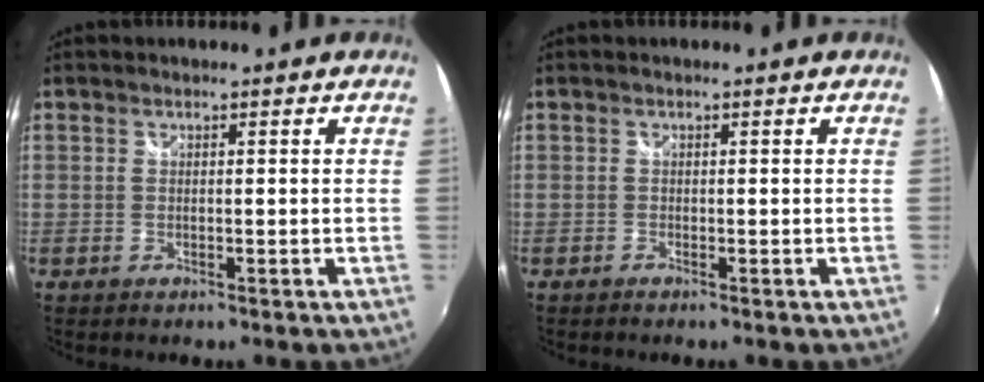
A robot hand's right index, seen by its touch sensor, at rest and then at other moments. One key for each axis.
{"total": 0.0}